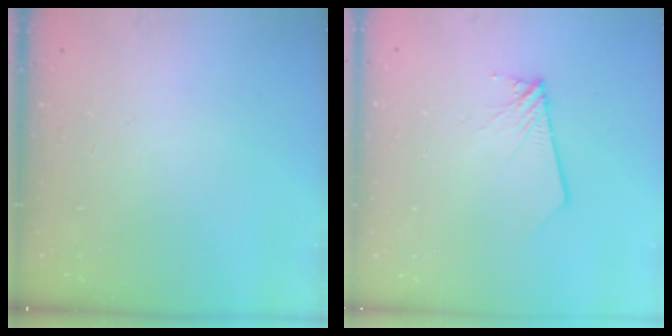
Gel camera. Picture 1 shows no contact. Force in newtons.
{"total": 2.8, "press": 2.8, "slide": 0.3}